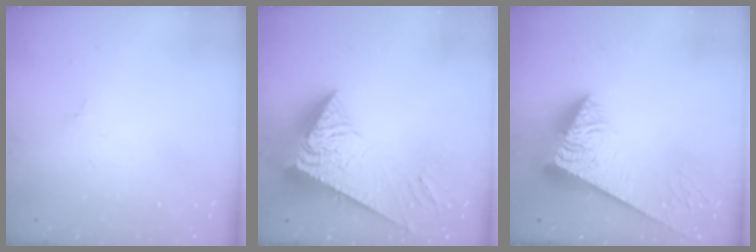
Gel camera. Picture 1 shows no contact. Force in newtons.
{"total": 11.8, "press": 11.7, "slide": 1.5}
{"total": 7.4, "press": 7.3, "slide": 1.2}